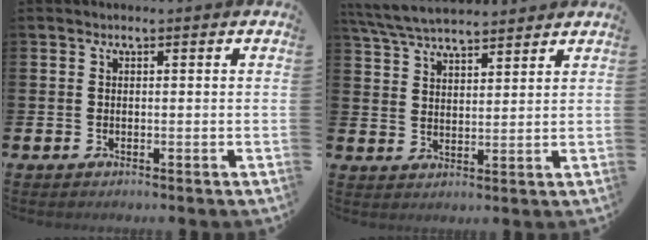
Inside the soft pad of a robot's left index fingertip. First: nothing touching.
{"total": 6.2, "force": [5.9, 1.0, 1.4], "torque": [-0.049, -0.024, 0.108]}